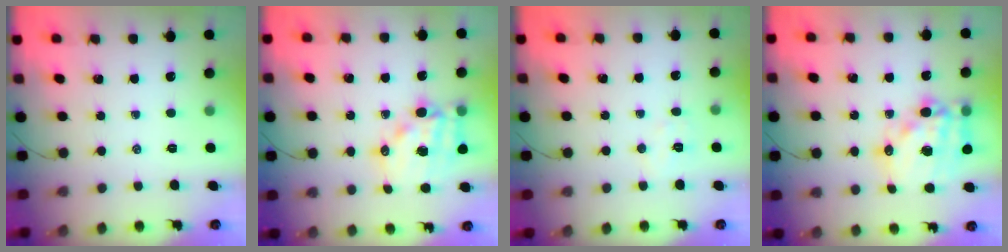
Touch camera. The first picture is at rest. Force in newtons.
{"total": 14.4, "press": 14.0, "slide": 3.2}
{"total": 4.7, "press": 4.6, "slide": 1.0}
{"total": 18.8, "press": 18.4, "slide": 4.1}